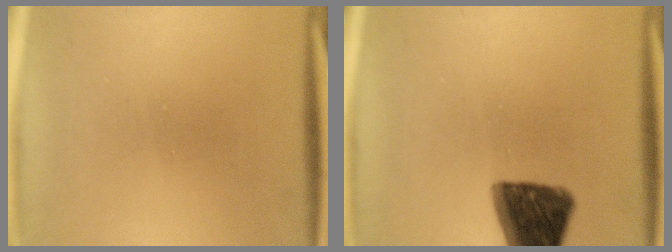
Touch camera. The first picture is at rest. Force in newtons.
{"total": 12.8}